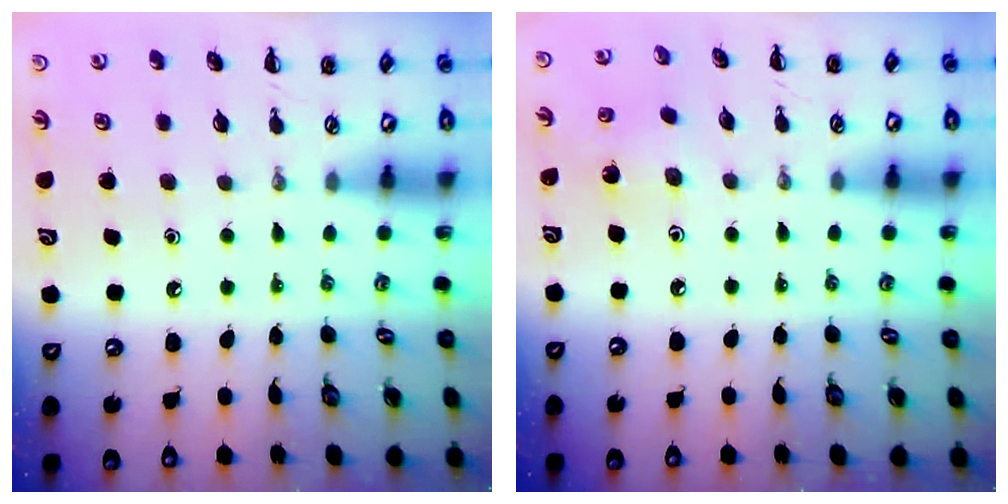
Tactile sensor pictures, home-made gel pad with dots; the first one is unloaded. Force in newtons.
{"total": 2.1, "press": 2.0, "slide": 0.7}